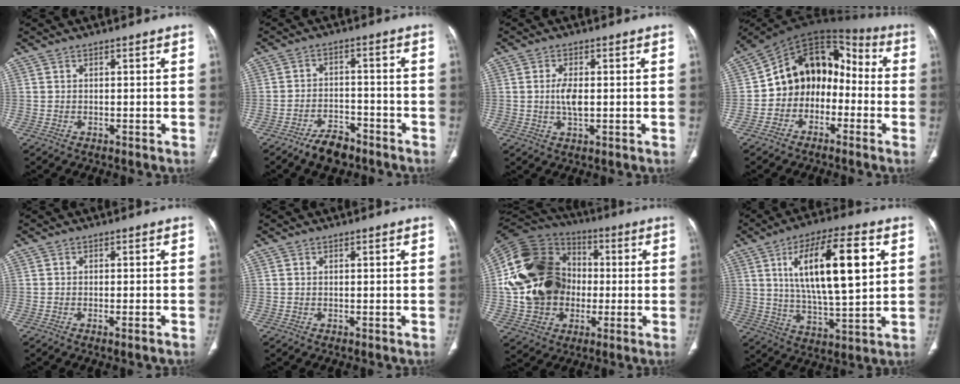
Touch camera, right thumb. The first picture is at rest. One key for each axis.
{"total": 6.6, "fx": -5.1, "fy": 3.0, "fz": 3.0, "tx": -0.042, "ty": 0.031, "tz": -0.085}
{"total": 4.0, "fx": 0.1, "fy": 1.8, "fz": 3.6, "tx": -0.075, "ty": -0.003, "tz": 0.004}
{"total": 14.6, "fx": -2.6, "fy": 11.4, "fz": 8.6, "tx": -0.088, "ty": 0.079, "tz": -0.058}
{"total": 1.5, "fx": -0.9, "fy": 0.1, "fz": 1.2, "tx": -0.023, "ty": -0.002, "tz": -0.014}
{"total": 0.0}
{"total": 24.4, "fx": -0.4, "fy": 19.3, "fz": 14.8, "tx": -0.283, "ty": 0.028, "tz": -0.003}
{"total": 19.4, "fx": 5.3, "fy": 6.4, "fz": 17.6, "tx": -0.286, "ty": -0.008, "tz": 0.092}